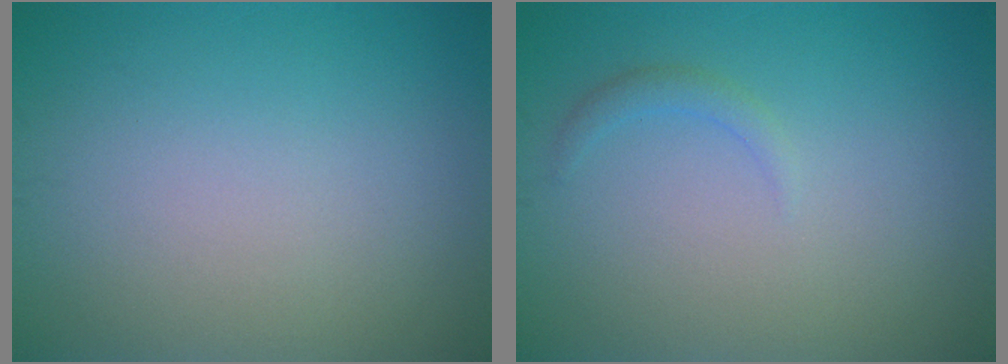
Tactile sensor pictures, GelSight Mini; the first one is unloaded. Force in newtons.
{"total": 1.0, "press": 1.0, "slide": 0.0}